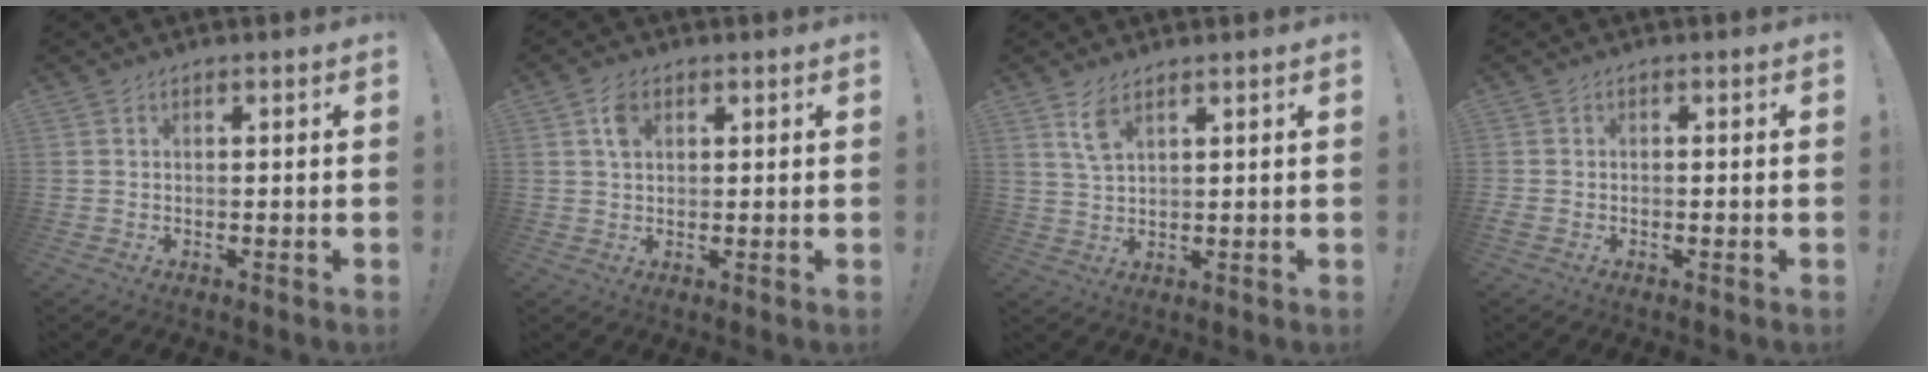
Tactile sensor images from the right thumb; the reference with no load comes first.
{"total": 4.6, "force": [1.8, 2.8, 3.2], "torque": [-0.054, 0.001, 0.032]}
{"total": 5.1, "force": [3.0, 1.9, 3.8], "torque": [-0.067, -0.008, 0.053]}
{"total": 0.7, "force": [-0.5, 0.5, 0.3], "torque": [-0.005, 0.002, -0.008]}